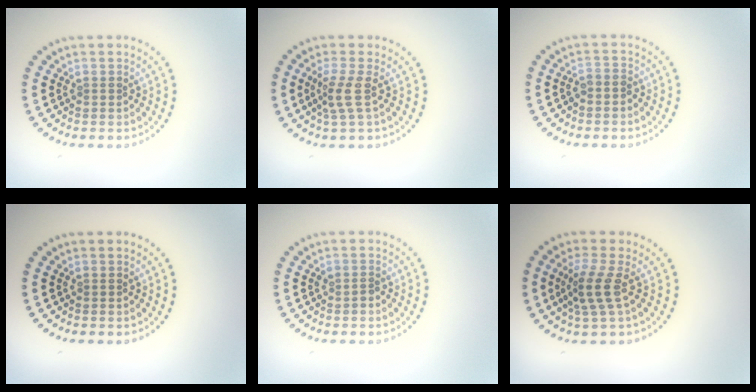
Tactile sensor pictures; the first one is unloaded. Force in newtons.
{"total": 2.4, "press": 1.8, "slide": 1.6}
{"total": 1.1, "press": 0.8, "slide": 0.7}
{"total": 0.0}
{"total": 0.6, "press": 0.6, "slide": 0.3}
{"total": 2.8, "press": 2.3, "slide": 1.6}